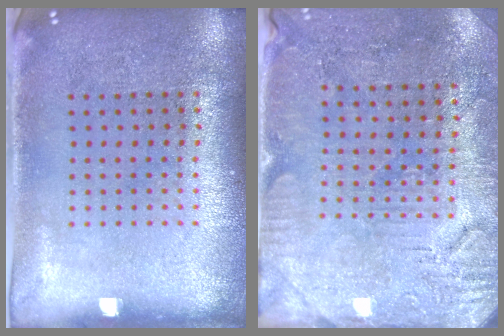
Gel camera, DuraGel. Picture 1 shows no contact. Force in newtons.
{"total": 3.0, "press": 2.8, "slide": 0.9}